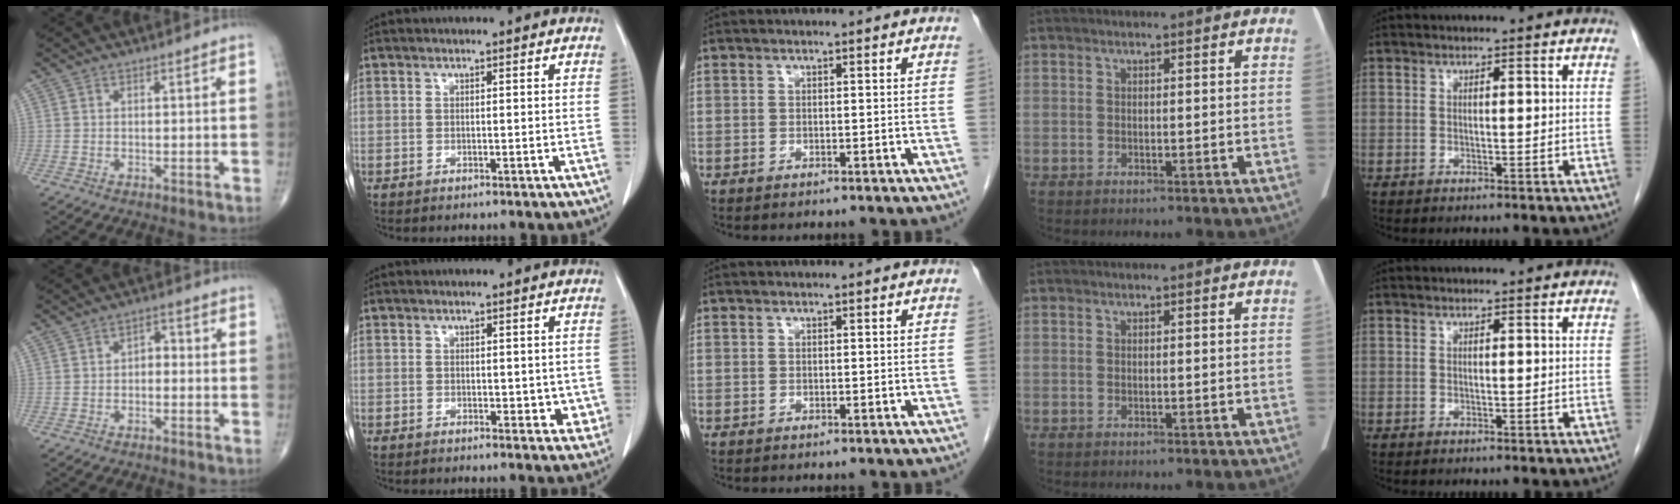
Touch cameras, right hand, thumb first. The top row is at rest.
{"thumb": {"total": 2.9, "force": [-0.5, 2.0, 2.1], "torque": [-0.015, 0.017, -0.017]}, "index": {"total": 3.0, "force": [0.3, 2.1, 2.2], "torque": [-0.009, -0.004, 0.006]}}